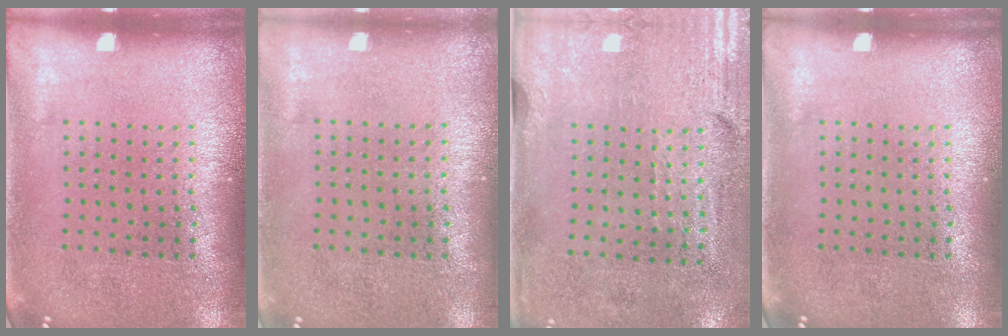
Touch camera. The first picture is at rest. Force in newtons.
{"total": 0.0}
{"total": 3.0, "press": 2.5, "slide": 1.6}
{"total": 0.0}